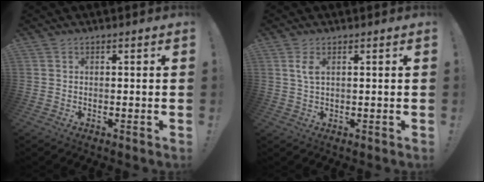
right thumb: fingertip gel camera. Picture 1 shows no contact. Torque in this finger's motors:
{"motor_torque": [-0.01, 0.17, 0.59, -0.16, 0.07]}